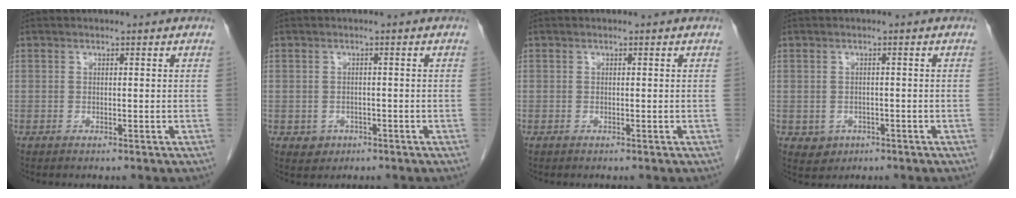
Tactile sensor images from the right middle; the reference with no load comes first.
{"total": 2.1, "force": [-1.0, 1.8, 0.5], "torque": [-0.008, 0.004, -0.008]}
{"total": 0.0}
{"total": 2.7, "force": [-1.0, 2.3, 0.7], "torque": [-0.012, 0.003, -0.007]}